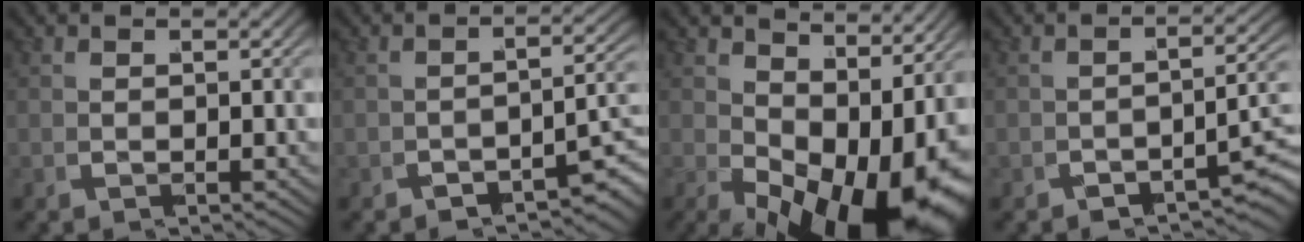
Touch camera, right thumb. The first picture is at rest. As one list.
[{"total": 3.9, "force": [-2.7, 1.3, 2.5], "torque": [-0.036, -0.001, -0.042]}, {"total": 12.3, "force": [-2.3, 6.2, 10.4], "torque": [-0.158, -0.042, -0.012]}, {"total": 3.6, "force": [-2.4, 1.3, 2.4], "torque": [-0.037, 0.002, -0.041]}]